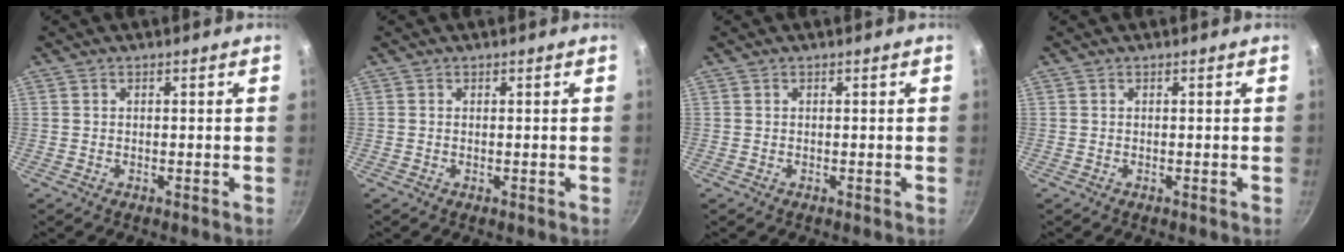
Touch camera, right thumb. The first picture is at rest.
{"total": 0.0}
{"total": 0.0}
{"total": 0.0}